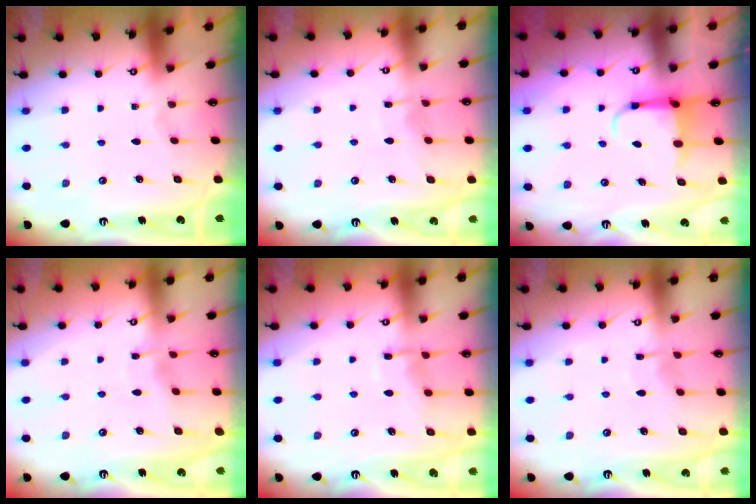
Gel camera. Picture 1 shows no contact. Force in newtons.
{"total": 5.7, "press": 5.7, "slide": 0.4}
{"total": 4.6, "press": 4.5, "slide": 0.8}
{"total": 3.1, "press": 3.0, "slide": 0.4}
{"total": 7.7, "press": 7.7, "slide": 0.8}
{"total": 4.6, "press": 4.5, "slide": 0.6}